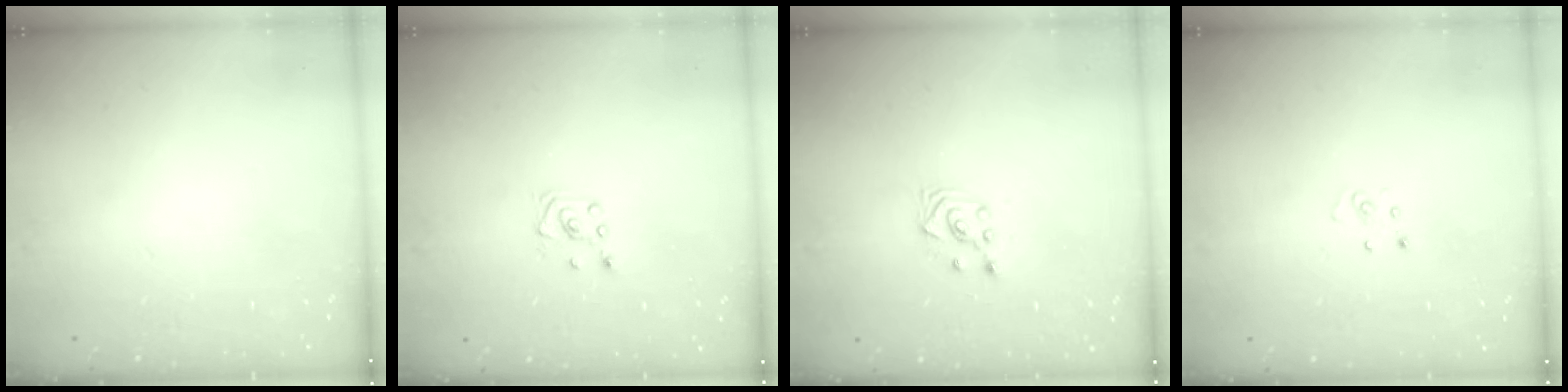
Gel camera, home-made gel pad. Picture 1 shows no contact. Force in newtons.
{"total": 3.0, "press": 2.9, "slide": 0.3}
{"total": 2.6, "press": 2.6, "slide": 0.3}
{"total": 2.5, "press": 2.5, "slide": 0.3}